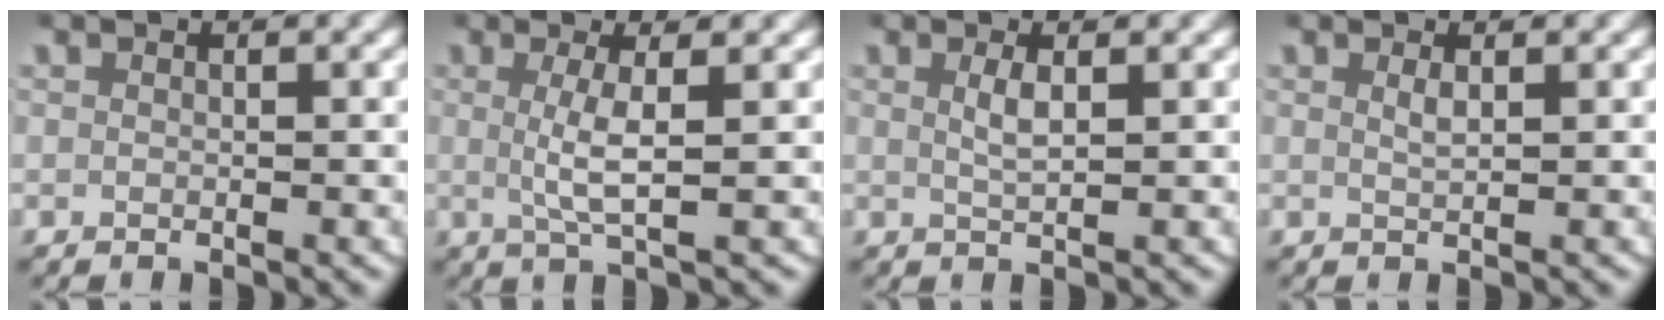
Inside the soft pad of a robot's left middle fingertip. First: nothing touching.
{"total": 3.5, "force": [0.6, 0.2, 3.5], "torque": [-0.068, -0.004, 0.013]}
{"total": 1.7, "force": [0.6, 0.1, 1.5], "torque": [-0.035, -0.004, 0.014]}
{"total": 1.0, "force": [0.6, 0.0, 0.9], "torque": [-0.020, -0.003, 0.013]}